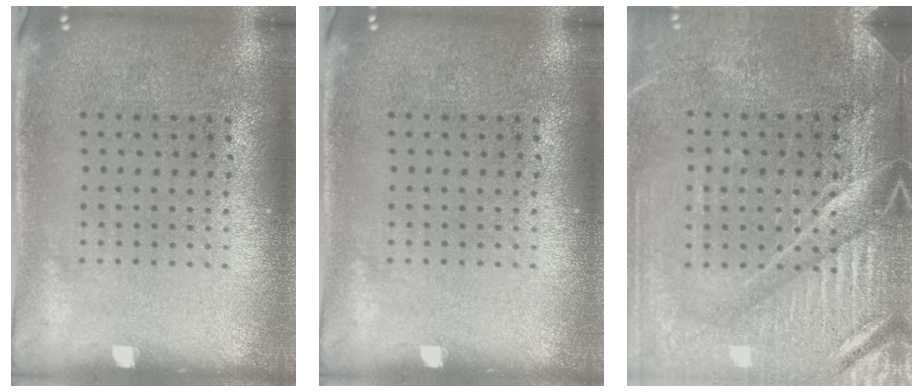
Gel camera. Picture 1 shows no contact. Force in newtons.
{"total": 0.0}
{"total": 4.0, "press": 3.7, "slide": 1.6}